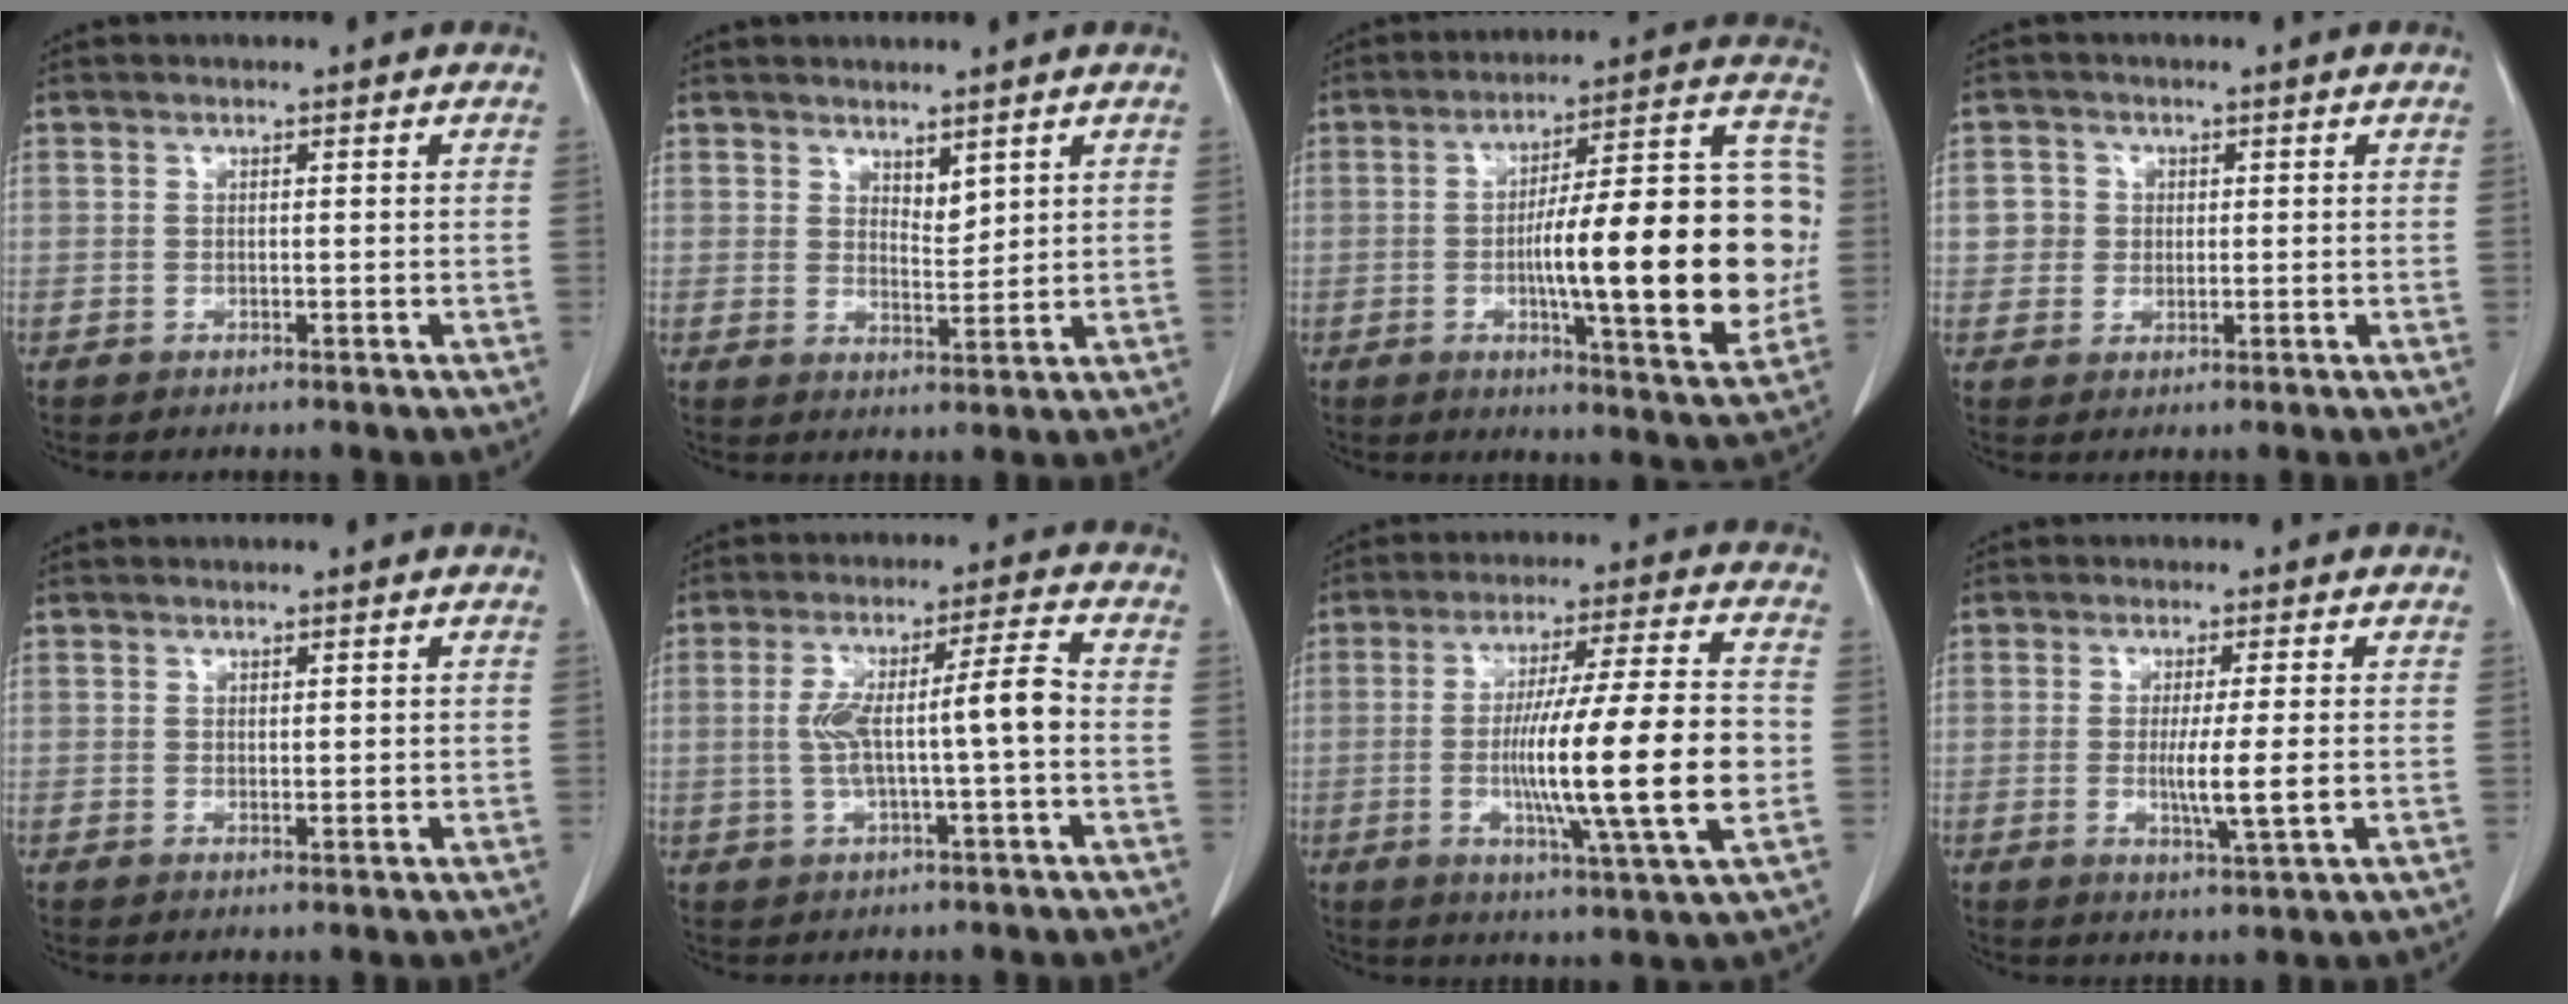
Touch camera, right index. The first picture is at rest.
{"total": 2.7, "force": [2.0, 1.1, 1.4], "torque": [-0.021, -0.010, 0.043]}
{"total": 22.4, "force": [-2.0, 4.0, 22.0], "torque": [-0.267, 0.032, -0.025]}
{"total": 3.2, "force": [0.3, 3.1, 0.5], "torque": [0.002, 0.009, 0.005]}
{"total": 0.8, "force": [0.5, 0.6, 0.4], "torque": [0.003, -0.004, 0.007]}
{"total": 8.7, "force": [-0.7, 0.8, 8.7], "torque": [-0.162, 0.027, -0.012]}
{"total": 17.7, "force": [-2.7, -0.2, 17.5], "torque": [-0.292, -0.009, -0.048]}
{"total": 5.7, "force": [-0.7, -0.1, 5.6], "torque": [-0.098, -0.014, -0.011]}